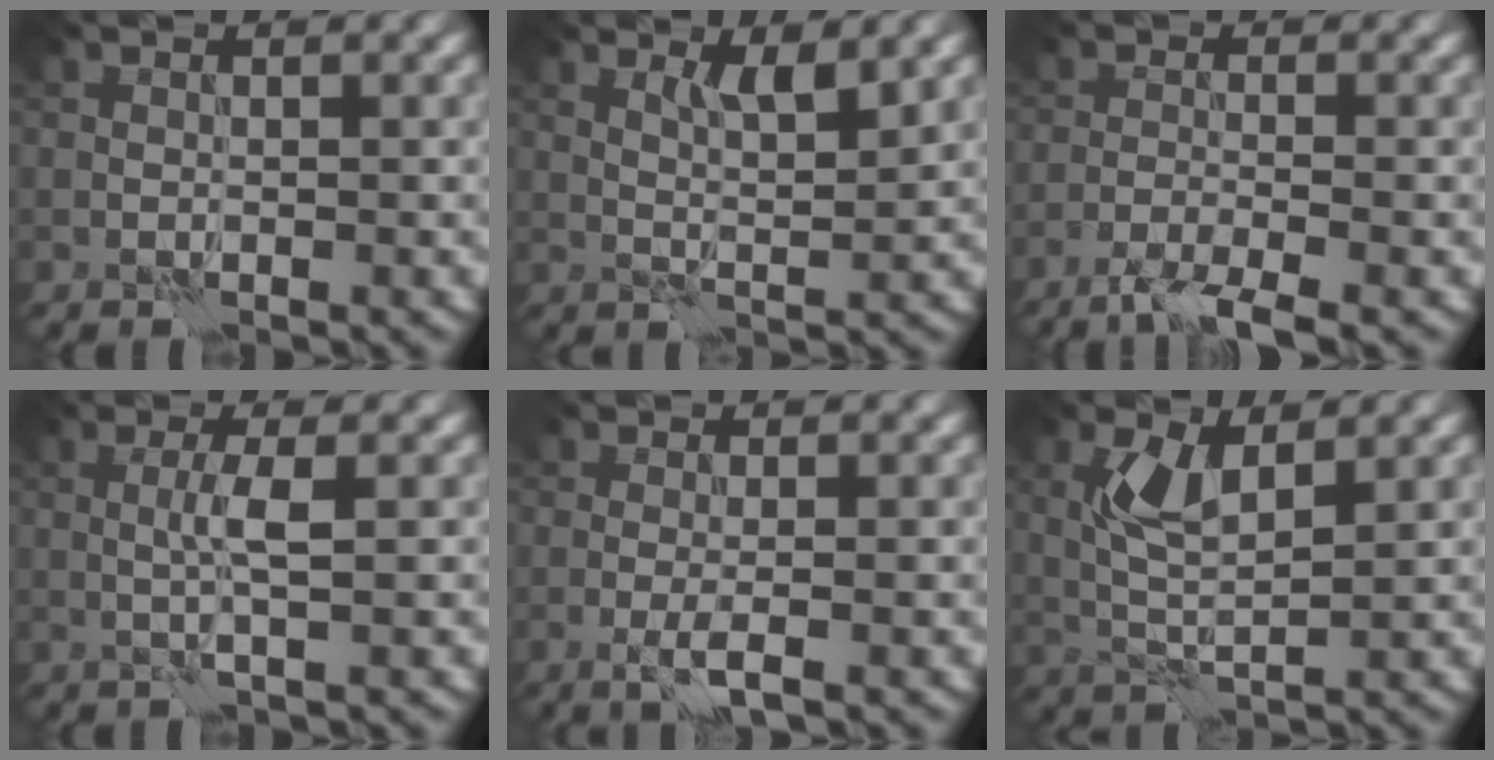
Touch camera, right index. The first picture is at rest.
{"total": 2.7, "force": [1.6, 0.4, 2.1], "torque": [-0.036, -0.003, 0.029]}
{"total": 3.9, "force": [-2.9, 0.5, 2.6], "torque": [-0.047, 0.001, -0.064]}
{"total": 2.1, "force": [0.2, 0.2, 2.1], "torque": [-0.043, 0.004, 0.003]}
{"total": 2.1, "force": [-0.7, 0.3, 1.9], "torque": [-0.035, 0.001, -0.020]}
{"total": 3.9, "force": [1.4, 1.4, 3.4], "torque": [-0.076, 0.003, 0.028]}